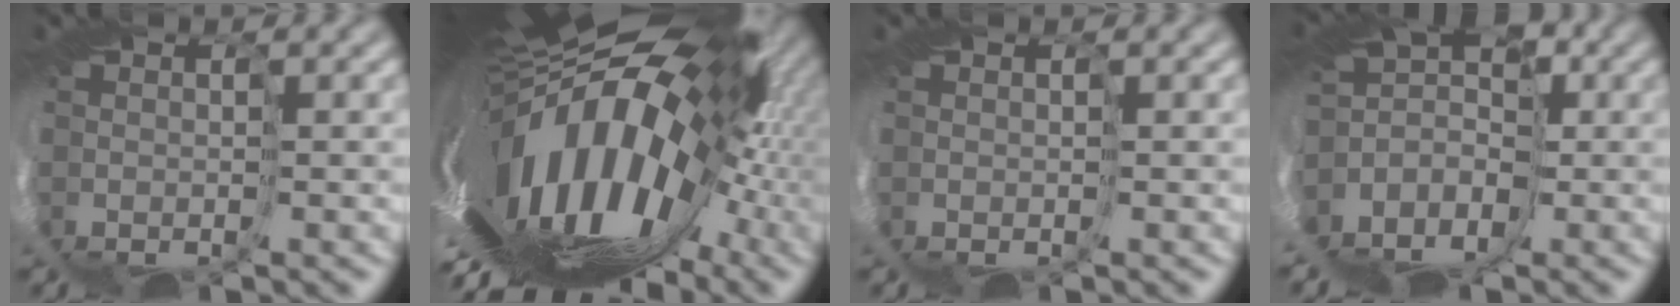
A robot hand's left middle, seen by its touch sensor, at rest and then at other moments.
{"total": 14.0, "force": [0.8, 6.2, 12.5], "torque": [-0.182, -0.020, -0.008]}
{"total": 0.0}
{"total": 3.3, "force": [0.3, 1.6, 2.8], "torque": [-0.050, 0.000, 0.007]}